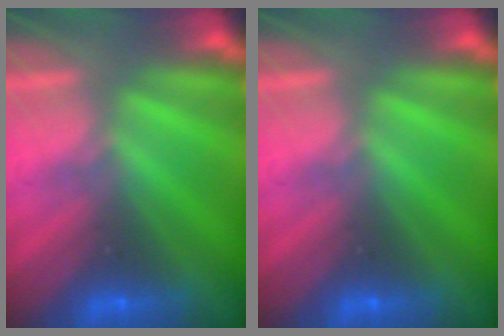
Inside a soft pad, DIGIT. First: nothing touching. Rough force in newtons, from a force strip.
{"total": 0.0}